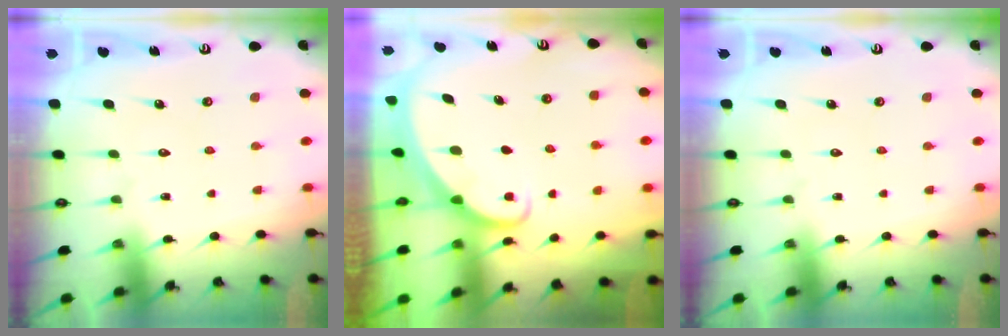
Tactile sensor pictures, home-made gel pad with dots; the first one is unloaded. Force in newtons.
{"total": 1.9, "press": 1.9, "slide": 0.1}
{"total": 0.0}